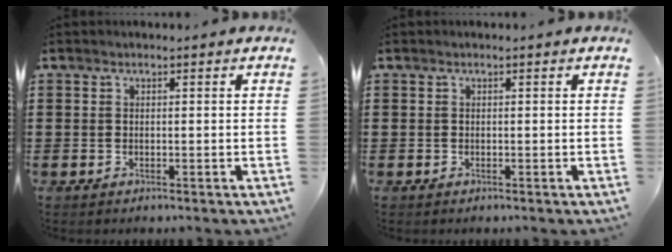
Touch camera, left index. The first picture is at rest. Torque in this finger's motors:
{"motor_torque": [0.00, 0.00, 0.01, 0.00]}